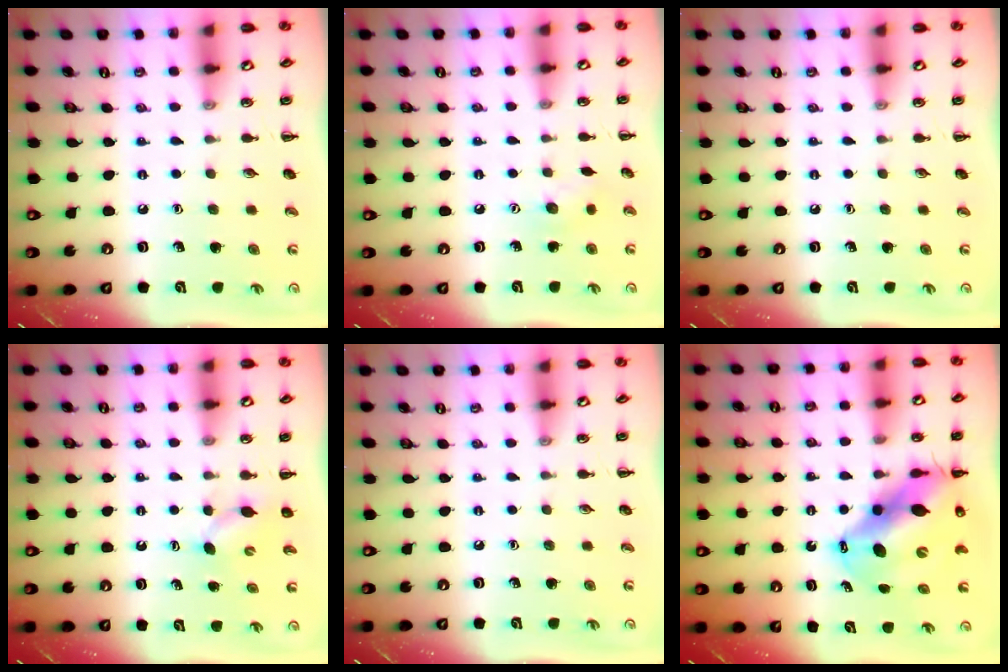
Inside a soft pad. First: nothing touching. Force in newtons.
{"total": 5.8, "press": 5.7, "slide": 0.7}
{"total": 0.0}
{"total": 4.0, "press": 3.9, "slide": 0.9}
{"total": 0.0}
{"total": 14.4, "press": 13.8, "slide": 4.1}